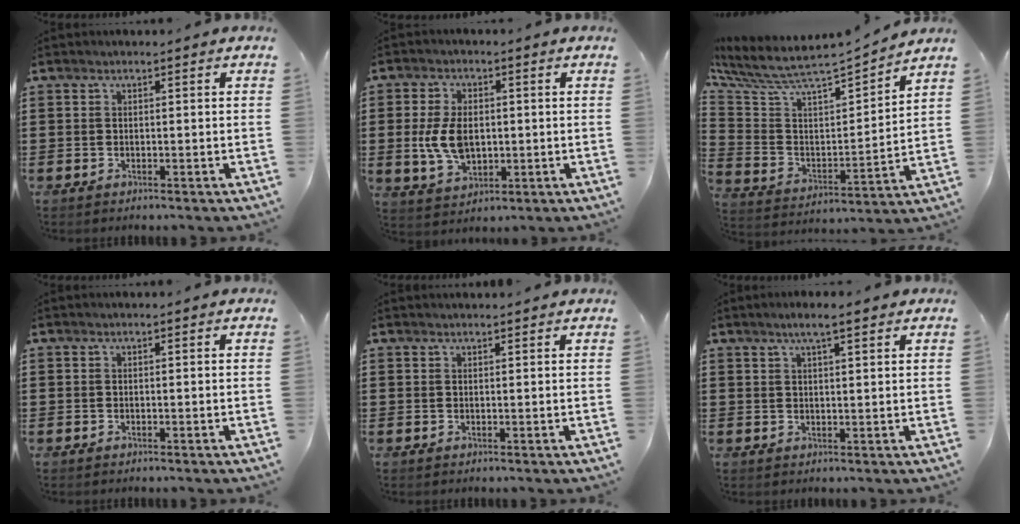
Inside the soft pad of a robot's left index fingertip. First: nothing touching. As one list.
[{"total": 7.3, "force": [0.2, 4.5, 5.7], "torque": [-0.145, 0.001, -0.005]}, {"total": 5.8, "force": [5.3, 0.7, 2.2], "torque": [-0.073, -0.059, 0.082]}, {"total": 0.0}, {"total": 0.8, "force": [0.8, -0.1, 0.1], "torque": [-0.003, -0.002, 0.015]}, {"total": 3.5, "force": [2.5, 0.3, 2.5], "torque": [-0.053, 0.004, 0.043]}]